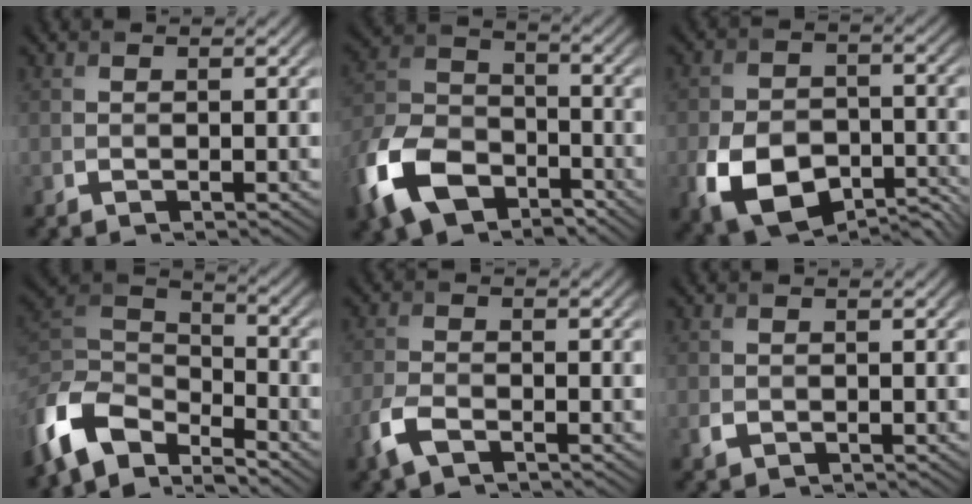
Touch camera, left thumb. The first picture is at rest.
{"total": 12.8, "force": [-7.4, 7.5, 7.3], "torque": [-0.180, -0.014, -0.159]}
{"total": 10.7, "force": [-4.9, 6.8, 6.6], "torque": [-0.142, -0.028, -0.080]}
{"total": 11.1, "force": [-7.5, 5.4, 6.2], "torque": [-0.144, -0.008, -0.155]}
{"total": 3.8, "force": [-2.3, 1.7, 2.5], "torque": [-0.063, -0.006, -0.056]}
{"total": 1.0, "force": [-0.2, 0.9, 0.4], "torque": [-0.009, -0.008, -0.004]}